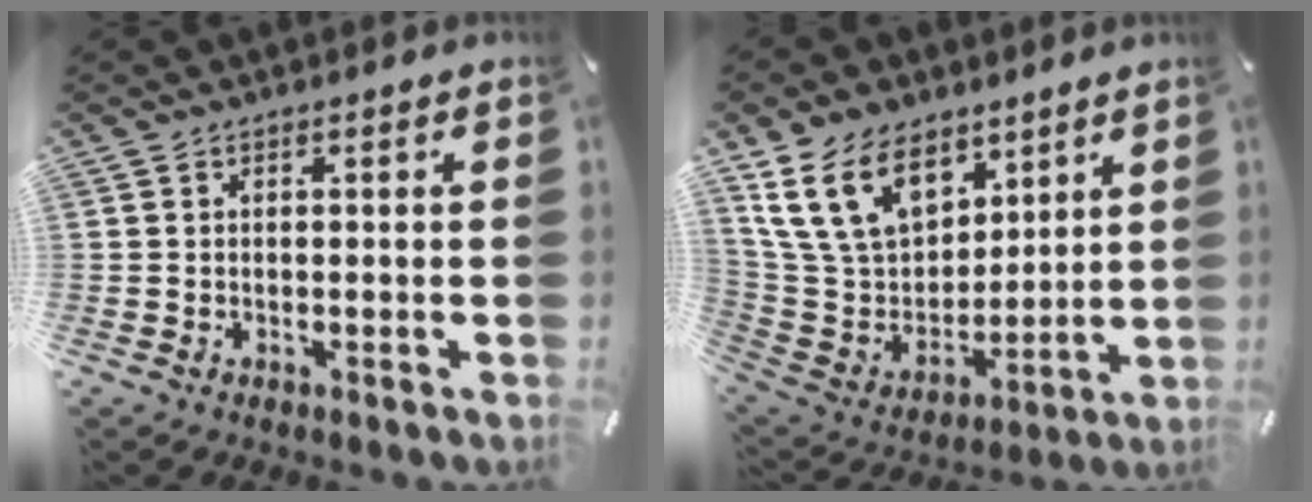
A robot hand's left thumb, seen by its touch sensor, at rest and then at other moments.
{"total": 17.5, "force": [9.8, 11.6, 8.6], "torque": [-0.202, -0.040, 0.189]}